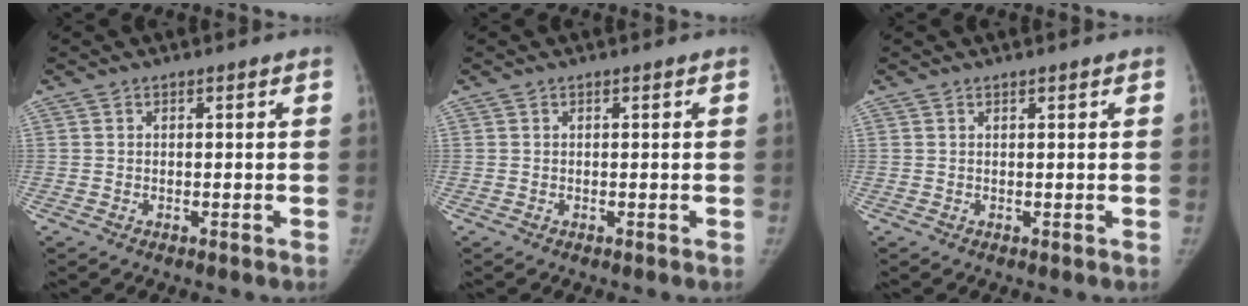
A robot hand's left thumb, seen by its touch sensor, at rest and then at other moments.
{"total": 0.0}
{"total": 0.5, "force": [0.4, 0.0, 0.2], "torque": [-0.007, -0.003, 0.009]}